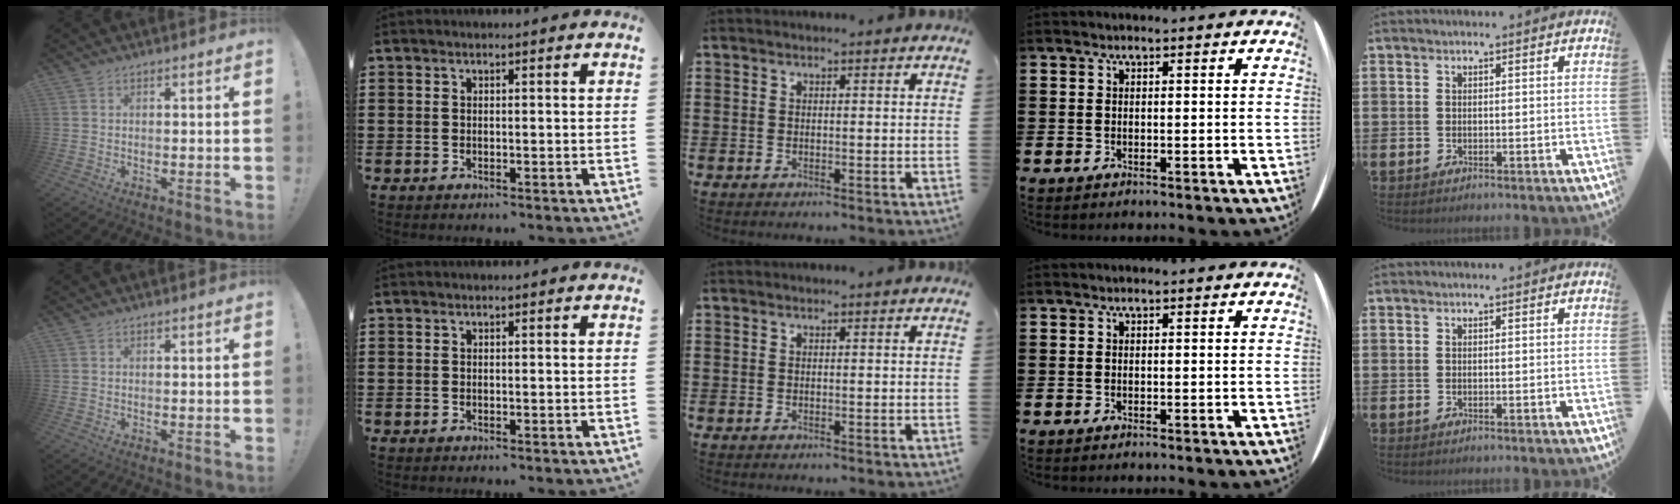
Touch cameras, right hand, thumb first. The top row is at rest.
{}